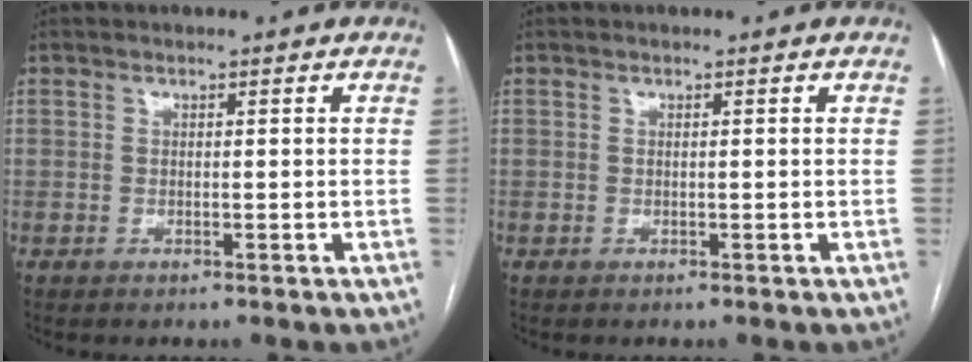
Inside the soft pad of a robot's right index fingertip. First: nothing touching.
{"total": 0.0}